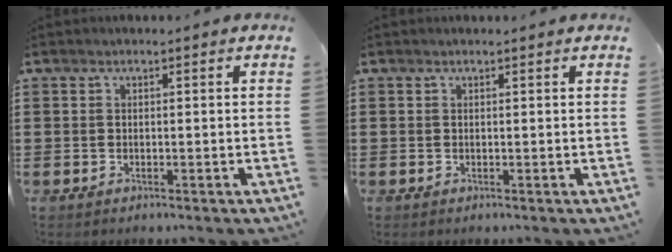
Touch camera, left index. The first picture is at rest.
{"total": 0.0}